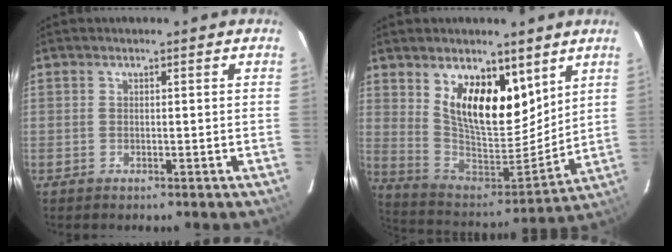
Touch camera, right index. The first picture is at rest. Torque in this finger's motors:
{"motor_torque": [0.29, 0.35, 0.64, 0.16]}